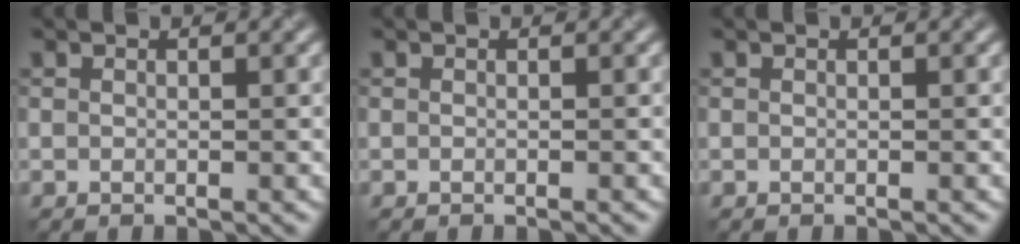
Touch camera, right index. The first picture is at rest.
{"total": 0.0}
{"total": 0.0}